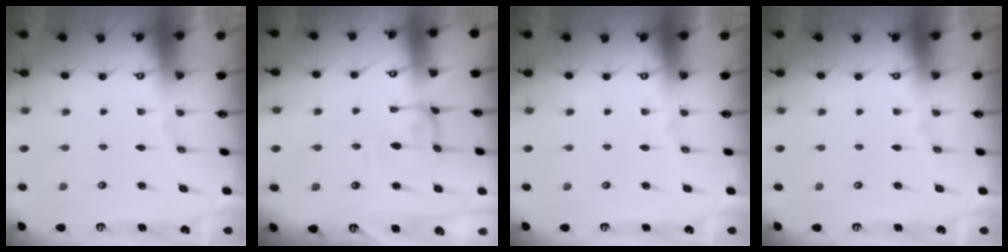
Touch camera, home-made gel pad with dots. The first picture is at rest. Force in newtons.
{"total": 1.6, "press": 1.5, "slide": 0.1}
{"total": 0.0}
{"total": 0.0}